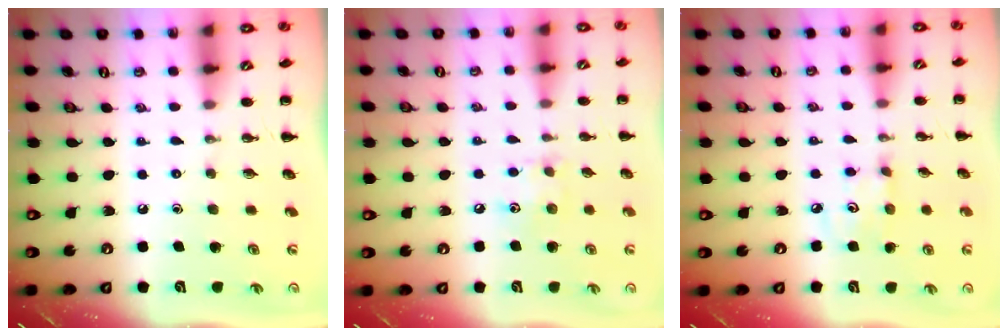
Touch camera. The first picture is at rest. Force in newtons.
{"total": 6.6, "press": 6.5, "slide": 1.2}
{"total": 3.9, "press": 3.7, "slide": 1.0}